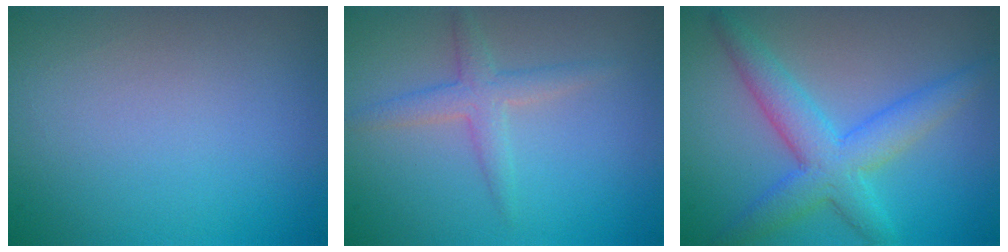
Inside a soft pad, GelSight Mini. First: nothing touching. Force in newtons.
{"total": 2.4, "press": 2.4, "slide": 0.0}
{"total": 5.1, "press": 5.1, "slide": 0.1}